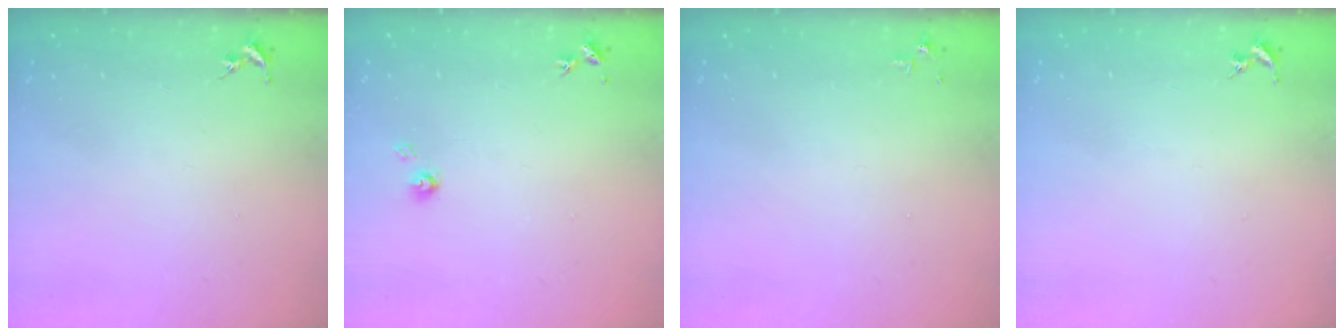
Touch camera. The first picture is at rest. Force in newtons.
{"total": 4.1, "press": 4.1, "slide": 0.4}
{"total": 2.8, "press": 2.8, "slide": 0.4}
{"total": 0.0}